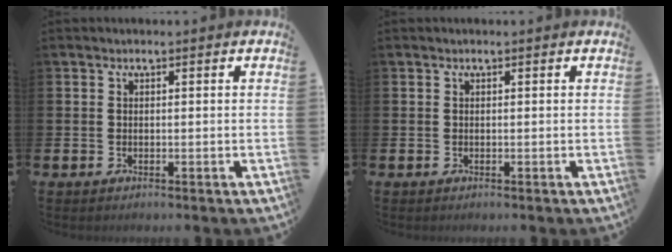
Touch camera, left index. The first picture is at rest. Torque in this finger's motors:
{"motor_torque": [0.00, 0.00, 0.00, 0.00]}